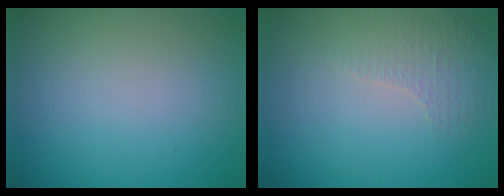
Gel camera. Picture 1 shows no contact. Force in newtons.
{"total": 1.1, "press": 0.7, "slide": 0.8}